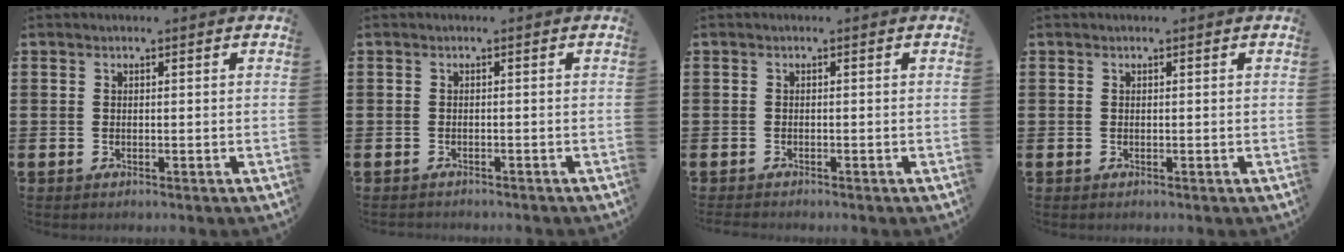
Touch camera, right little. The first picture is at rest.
{"total": 0.6, "force": [-0.6, 0.0, -0.1], "torque": [0.000, -0.001, -0.013]}
{"total": 0.5, "force": [-0.5, 0.0, 0.0], "torque": [-0.001, -0.002, -0.011]}
{"total": 0.0}